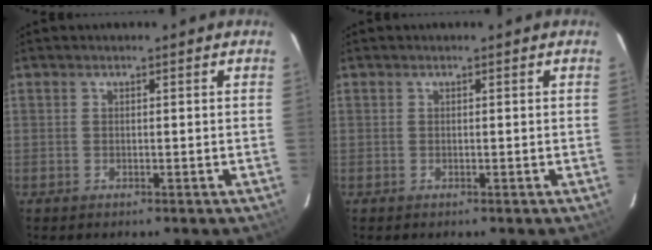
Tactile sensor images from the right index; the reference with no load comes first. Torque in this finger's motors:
{"motor_torque": [0.00, 0.00, 0.00, 0.00]}